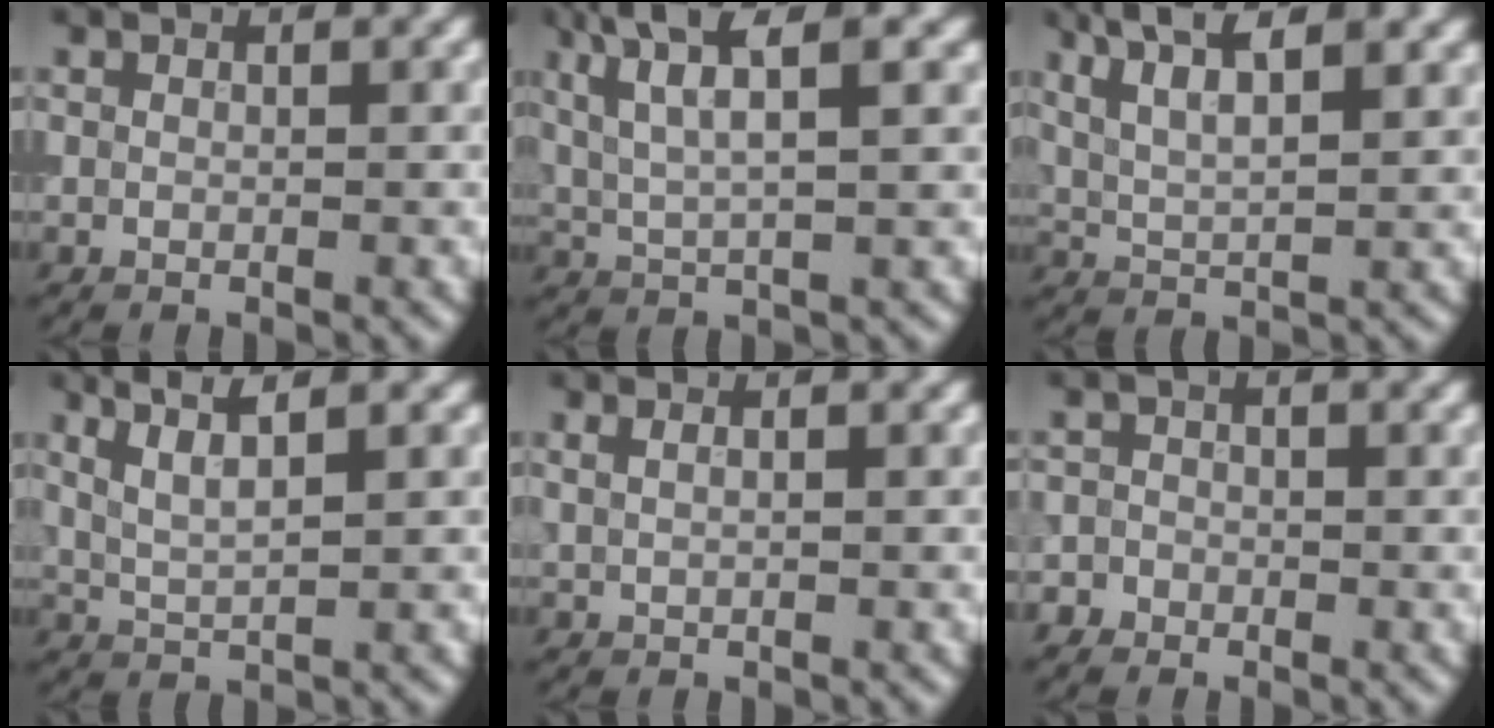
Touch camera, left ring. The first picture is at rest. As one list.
[{"total": 5.8, "force": [3.2, 1.1, 4.8], "torque": [-0.087, 0.017, 0.064]}, {"total": 5.7, "force": [3.8, 1.5, 4.0], "torque": [-0.069, 0.029, 0.056]}, {"total": 3.2, "force": [2.1, 0.4, 2.3], "torque": [-0.045, 0.013, 0.047]}, {"total": 1.8, "force": [1.0, 0.9, 1.2], "torque": [-0.007, 0.012, -0.004]}, {"total": 1.2, "force": [-0.9, 0.6, -0.4], "torque": [0.011, 0.013, -0.015]}]